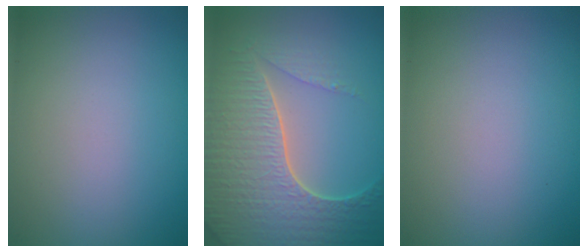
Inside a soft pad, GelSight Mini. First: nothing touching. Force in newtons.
{"total": 7.4, "press": 5.5, "slide": 5.0}
{"total": 0.0}